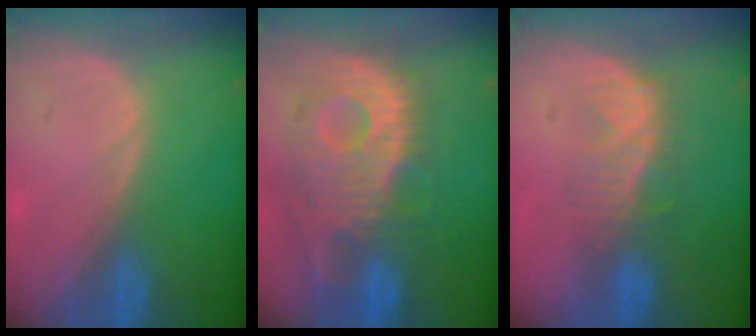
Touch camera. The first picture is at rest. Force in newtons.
{"total": 12.2, "press": 10.8, "slide": 5.6}
{"total": 5.2, "press": 5.0, "slide": 1.3}